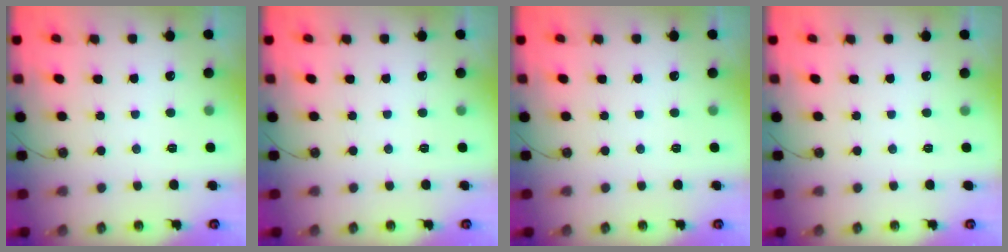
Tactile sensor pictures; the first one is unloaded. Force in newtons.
{"total": 0.0}
{"total": 0.0}
{"total": 0.0}